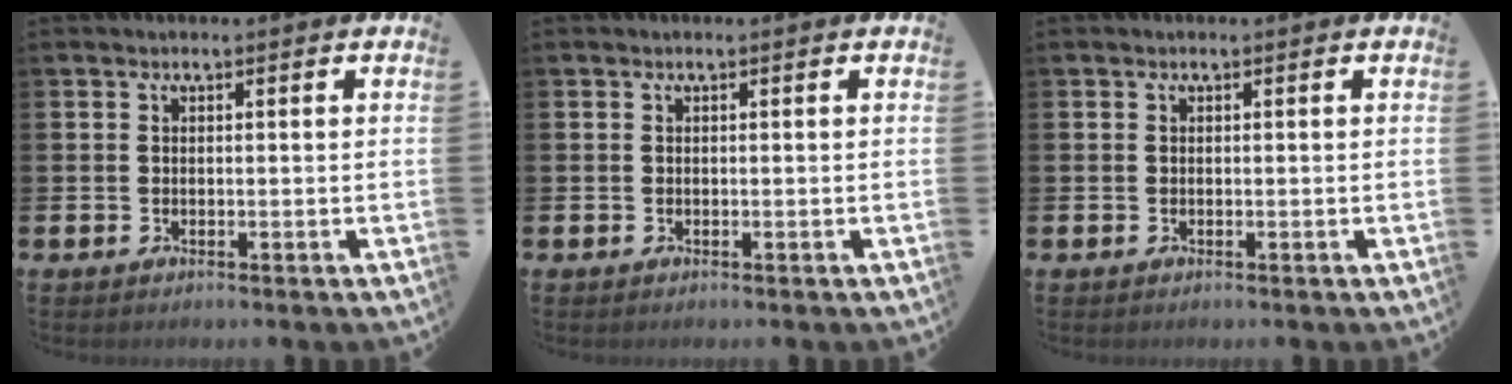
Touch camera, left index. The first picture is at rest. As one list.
[{"total": 0.0}, {"total": 0.0}]